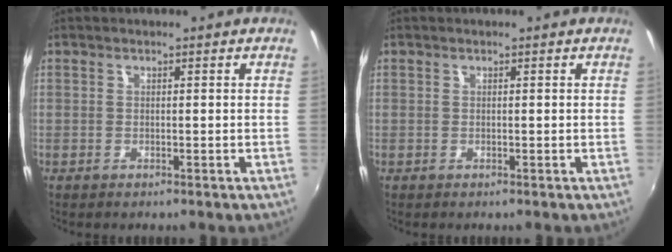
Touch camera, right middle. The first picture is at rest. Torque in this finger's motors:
{"motor_torque": [0.00, 0.00, 0.00, 0.00]}